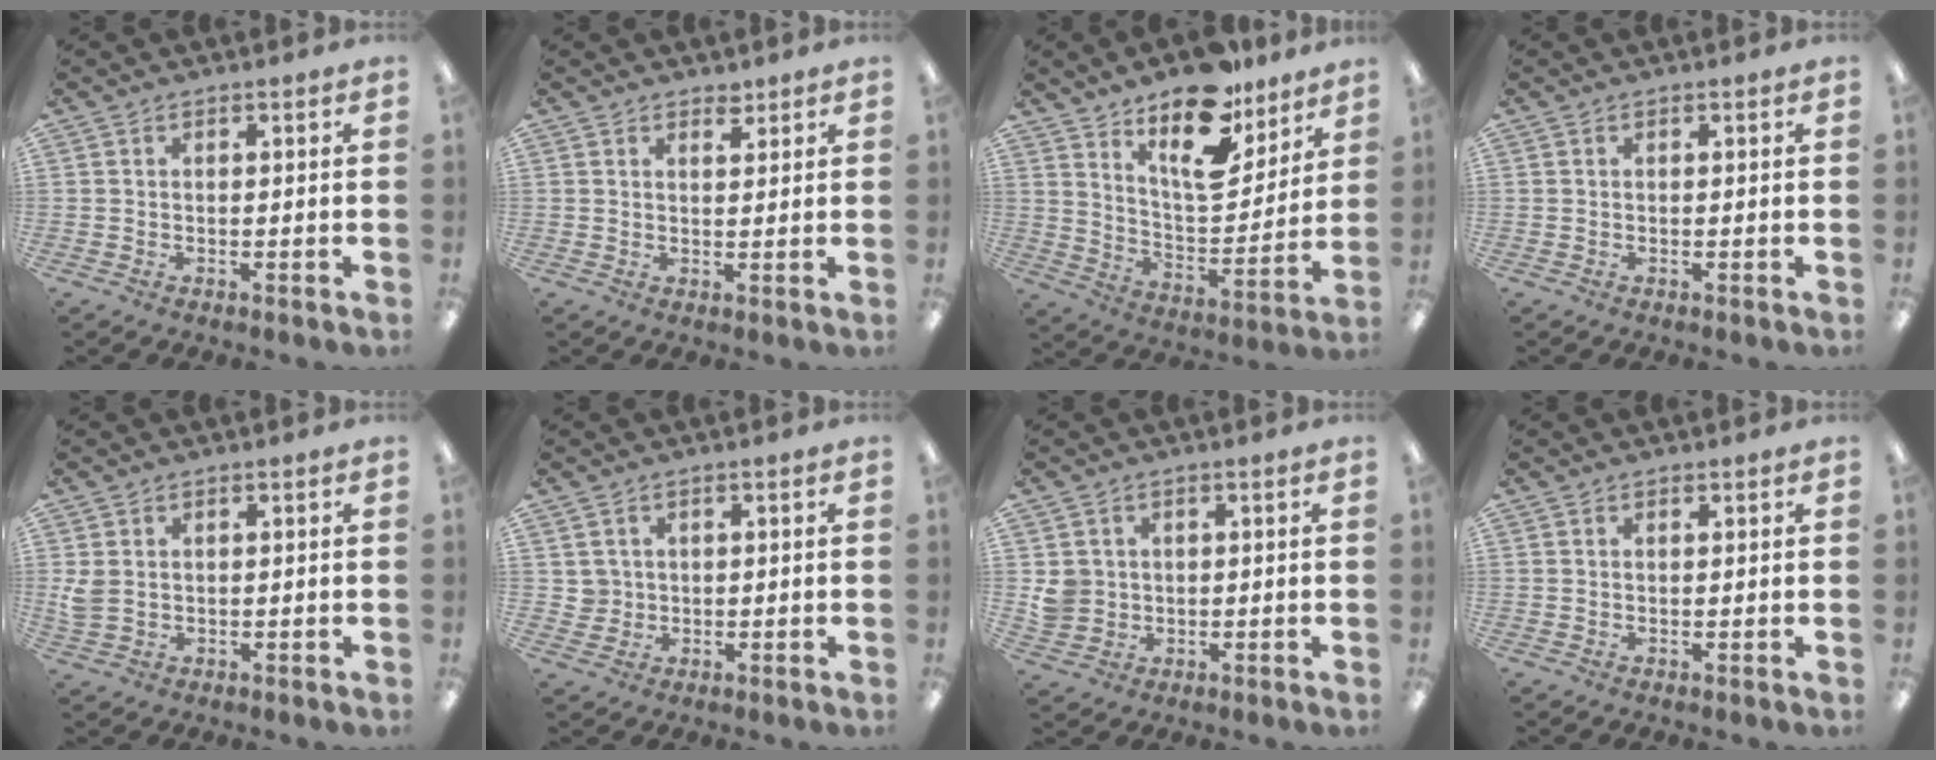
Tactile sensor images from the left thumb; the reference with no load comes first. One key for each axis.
{"total": 2.6, "fx": 2.2, "fy": 1.1, "fz": 0.8, "tx": 0.006, "ty": -0.014, "tz": 0.036}
{"total": 18.1, "fx": 12.9, "fy": 7.6, "fz": 10.2, "tx": -0.162, "ty": -0.079, "tz": 0.222}
{"total": 0.0}
{"total": 3.3, "fx": 0.9, "fy": 2.6, "fz": 2.0, "tx": -0.031, "ty": 0.001, "tz": 0.016}
{"total": 2.9, "fx": 1.2, "fy": 2.7, "fz": -0.1, "tx": -0.007, "ty": 0.006, "tz": 0.022}
{"total": 4.5, "fx": 0.8, "fy": 4.3, "fz": 0.8, "tx": -0.009, "ty": 0.005, "tz": 0.016}
{"total": 0.5, "fx": 0.5, "fy": 0.2, "fz": 0.1, "tx": 0.006, "ty": -0.004, "tz": 0.008}